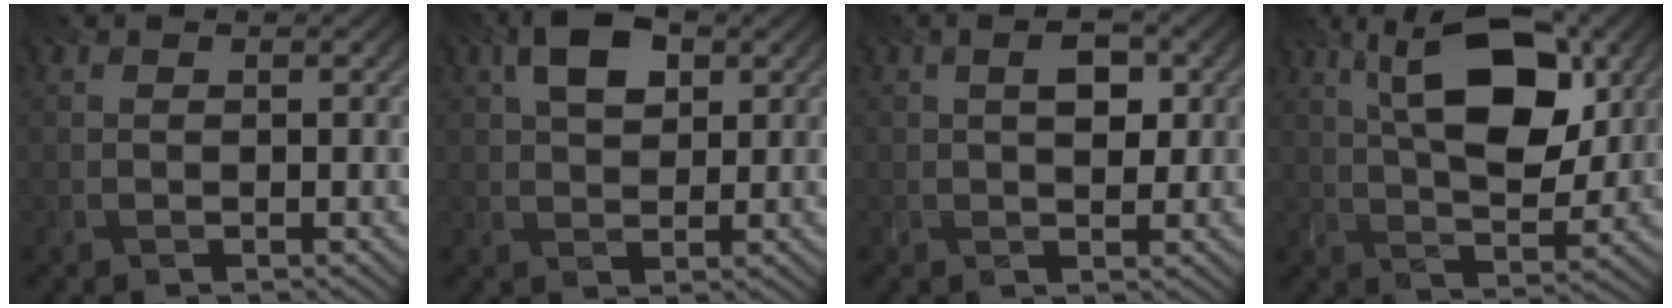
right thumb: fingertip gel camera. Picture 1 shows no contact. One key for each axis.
{"total": 5.1, "fx": 2.1, "fy": 2.6, "fz": 3.8, "tx": -0.076, "ty": 0.008, "tz": 0.032}
{"total": 2.7, "fx": 0.6, "fy": 0.9, "fz": 2.4, "tx": -0.039, "ty": 0.001, "tz": 0.011}
{"total": 12.4, "fx": 4.2, "fy": 5.5, "fz": 10.3, "tx": -0.170, "ty": 0.011, "tz": 0.059}